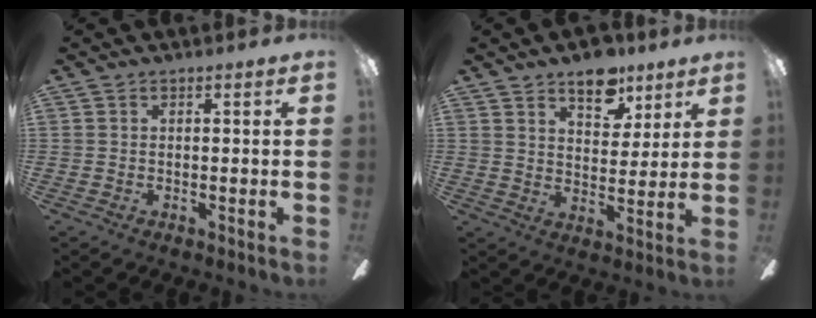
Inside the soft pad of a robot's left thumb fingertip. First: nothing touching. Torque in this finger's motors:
{"motor_torque": [1.24, 0.67, 1.66, -0.77, 0.05]}